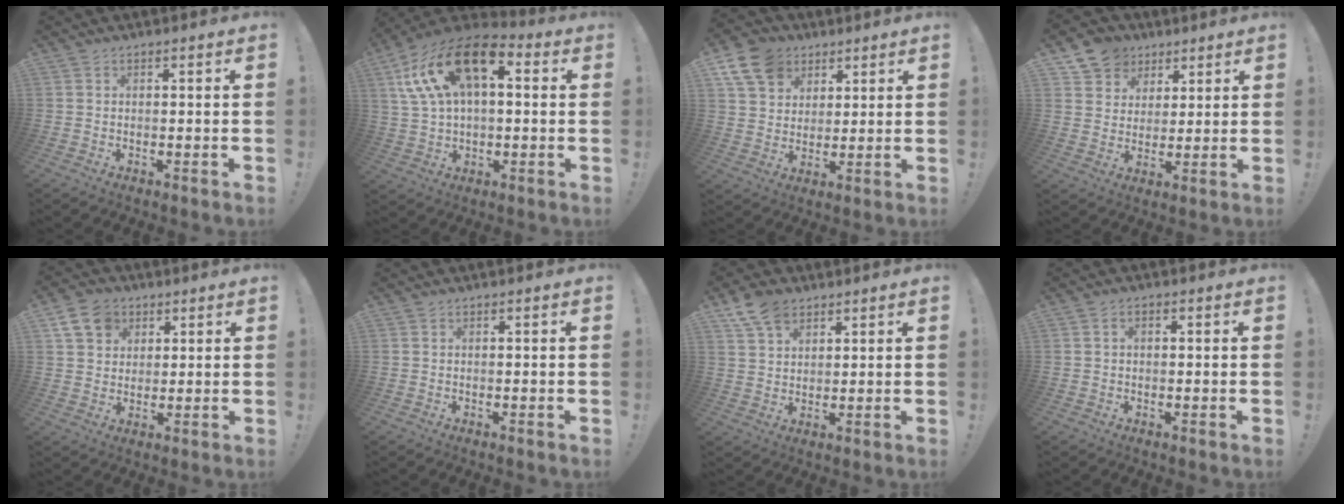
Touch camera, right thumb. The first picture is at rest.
{"total": 19.1, "force": [7.1, 11.3, 13.7], "torque": [-0.234, -0.014, 0.131]}
{"total": 12.5, "force": [6.3, 9.5, 5.0], "torque": [-0.088, -0.025, 0.128]}
{"total": 9.2, "force": [5.0, 7.5, 1.5], "torque": [-0.026, -0.030, 0.103]}
{"total": 9.7, "force": [4.7, 7.6, 3.9], "torque": [-0.069, -0.010, 0.095]}
{"total": 0.0}
{"total": 8.5, "force": [5.5, 5.2, 3.8], "torque": [-0.064, -0.021, 0.108]}
{"total": 1.4, "force": [-0.1, 1.0, 1.0], "torque": [-0.018, 0.004, -0.003]}